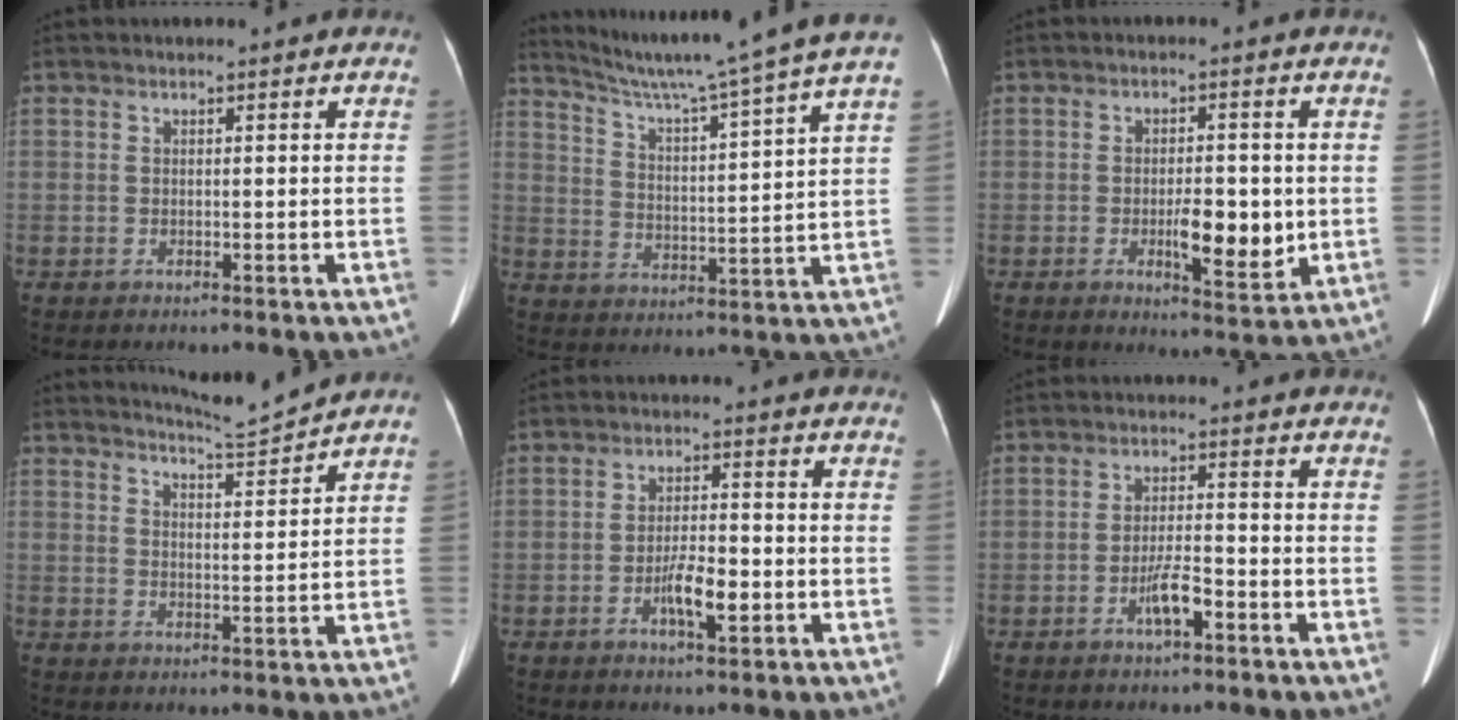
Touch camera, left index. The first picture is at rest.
{"total": 17.7, "force": [15.2, -2.8, 8.7], "torque": [-0.147, -0.030, 0.212]}
{"total": 6.9, "force": [-1.1, 2.3, 6.4], "torque": [-0.101, -0.008, -0.012]}
{"total": 5.6, "force": [5.4, -1.6, 0.1], "torque": [-0.018, -0.022, 0.092]}
{"total": 5.2, "force": [-1.9, 1.4, 4.7], "torque": [-0.089, 0.000, -0.030]}
{"total": 4.2, "force": [-2.3, 0.8, 3.5], "torque": [-0.071, 0.000, -0.041]}